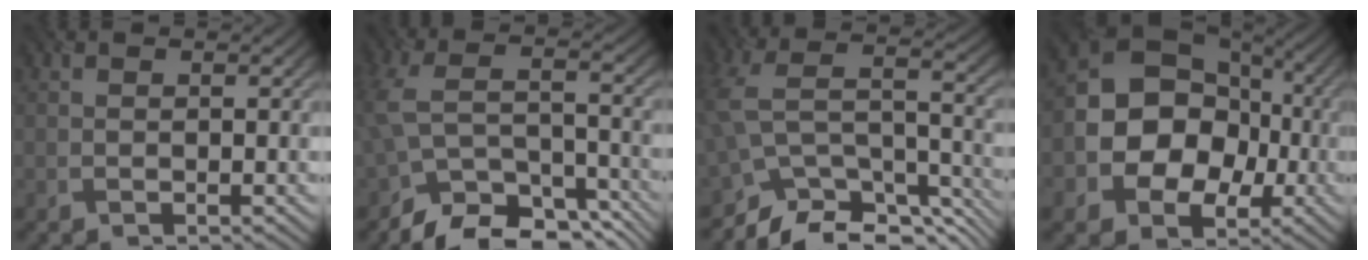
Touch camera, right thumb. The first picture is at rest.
{"total": 11.4, "force": [-8.7, 5.1, 5.4], "torque": [-0.120, -0.015, -0.143]}
{"total": 10.5, "force": [-8.3, 4.2, 4.8], "torque": [-0.096, -0.002, -0.152]}
{"total": 12.6, "force": [-1.9, 10.1, 7.3], "torque": [-0.125, -0.004, -0.053]}